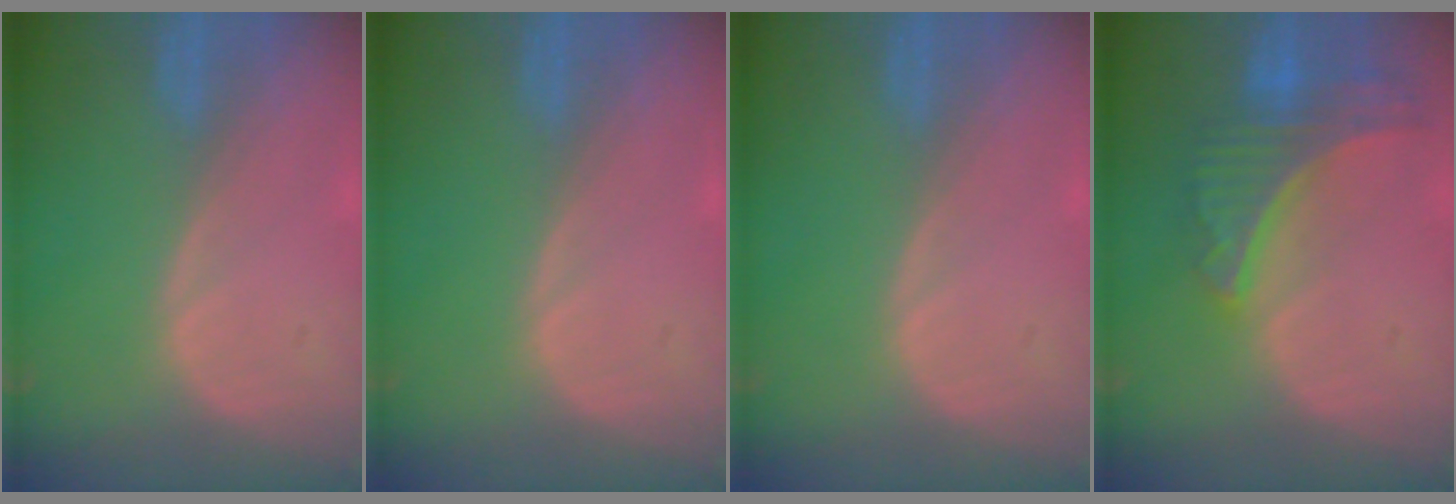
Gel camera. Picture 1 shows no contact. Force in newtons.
{"total": 0.0}
{"total": 0.0}
{"total": 9.0, "press": 7.9, "slide": 4.4}